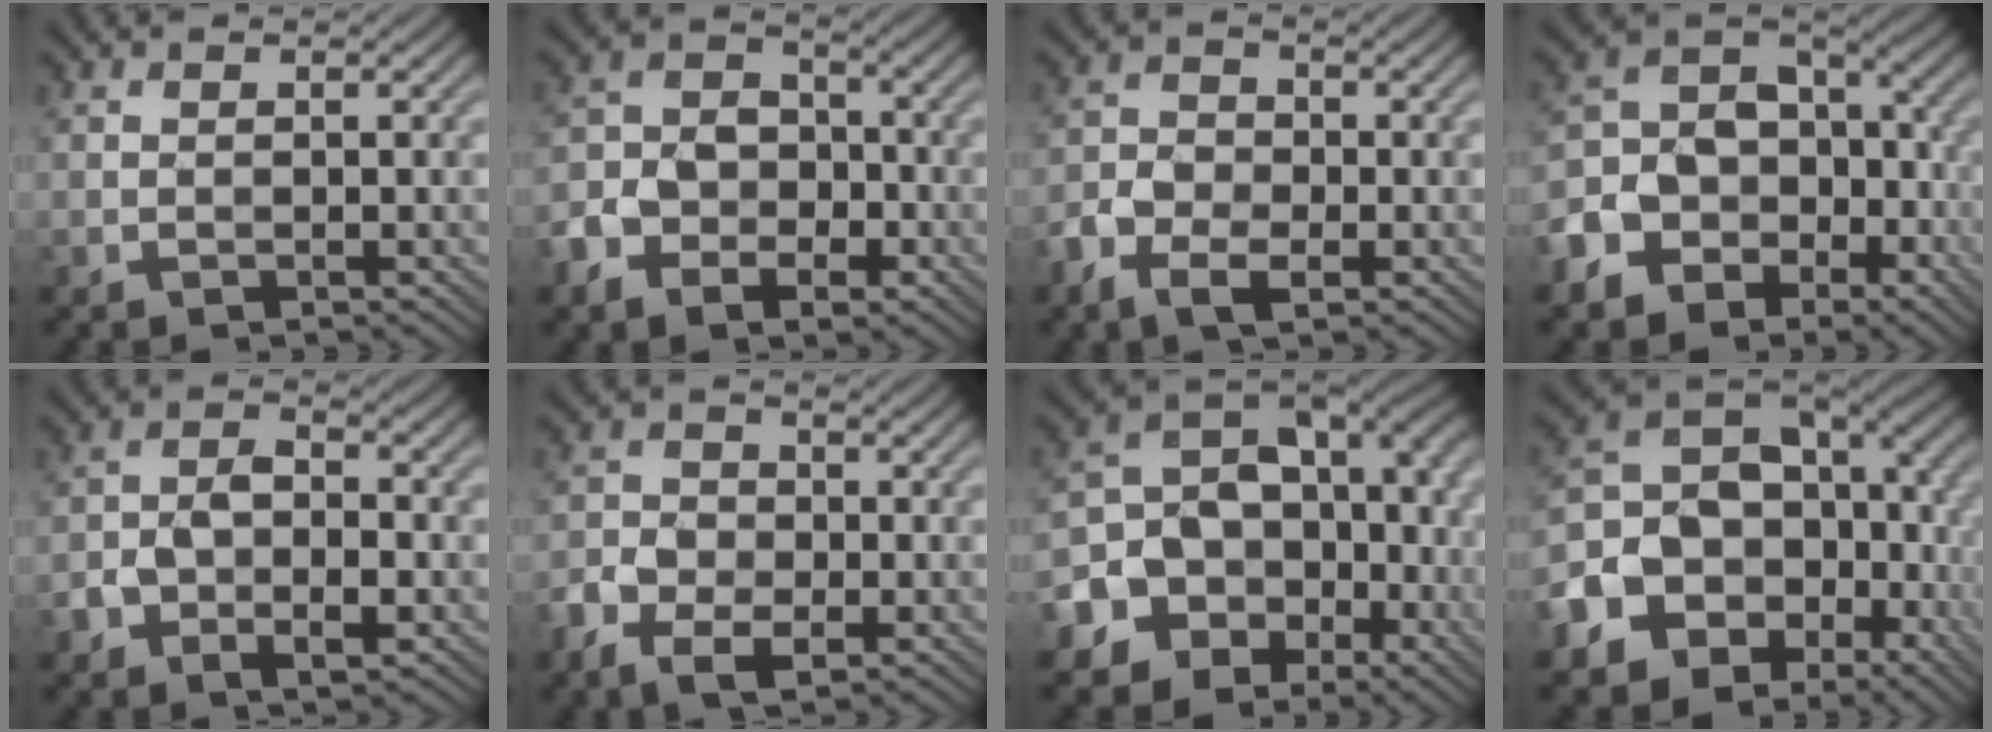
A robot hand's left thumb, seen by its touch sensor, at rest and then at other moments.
{"total": 7.4, "force": [-3.8, 5.3, 3.5], "torque": [-0.073, -0.005, -0.086]}
{"total": 5.4, "force": [-2.9, 3.3, 3.2], "torque": [-0.068, -0.004, -0.064]}
{"total": 11.5, "force": [-5.7, 8.5, 5.1], "torque": [-0.124, -0.015, -0.110]}
{"total": 5.7, "force": [-2.2, 3.4, 3.9], "torque": [-0.061, -0.001, -0.042]}
{"total": 6.0, "force": [-3.0, 3.9, 3.4], "torque": [-0.072, -0.008, -0.062]}
{"total": 15.0, "force": [-4.8, 12.1, 7.5], "torque": [-0.154, -0.016, -0.077]}
{"total": 17.2, "force": [-5.3, 13.1, 9.7], "torque": [-0.214, -0.025, -0.068]}